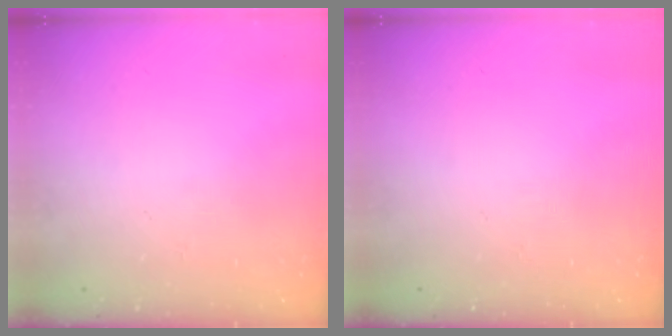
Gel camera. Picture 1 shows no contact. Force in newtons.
{"total": 0.0}